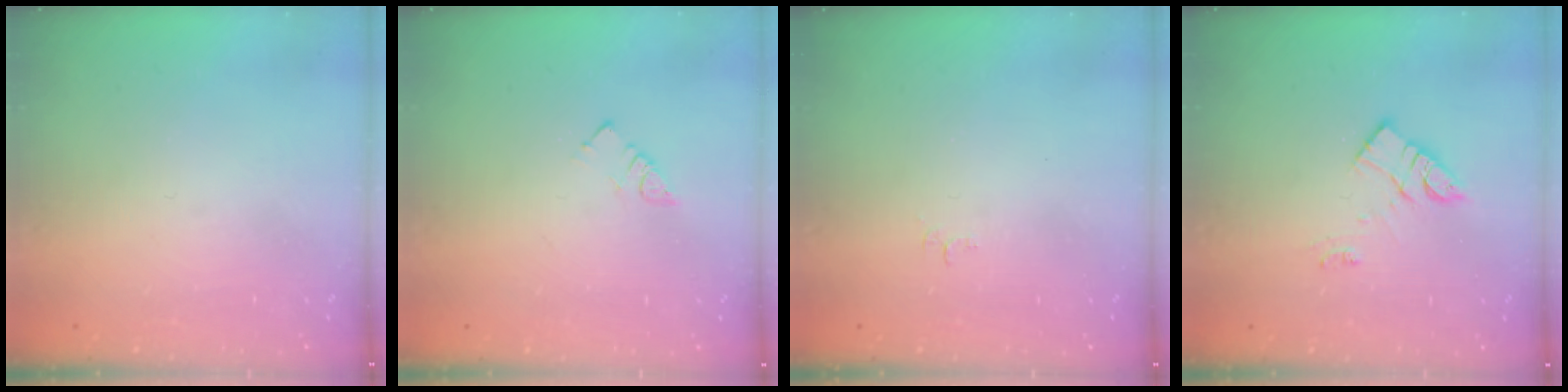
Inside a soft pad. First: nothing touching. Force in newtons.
{"total": 2.9, "press": 2.9, "slide": 0.2}
{"total": 3.9, "press": 3.8, "slide": 0.3}
{"total": 10.2, "press": 10.2, "slide": 0.5}